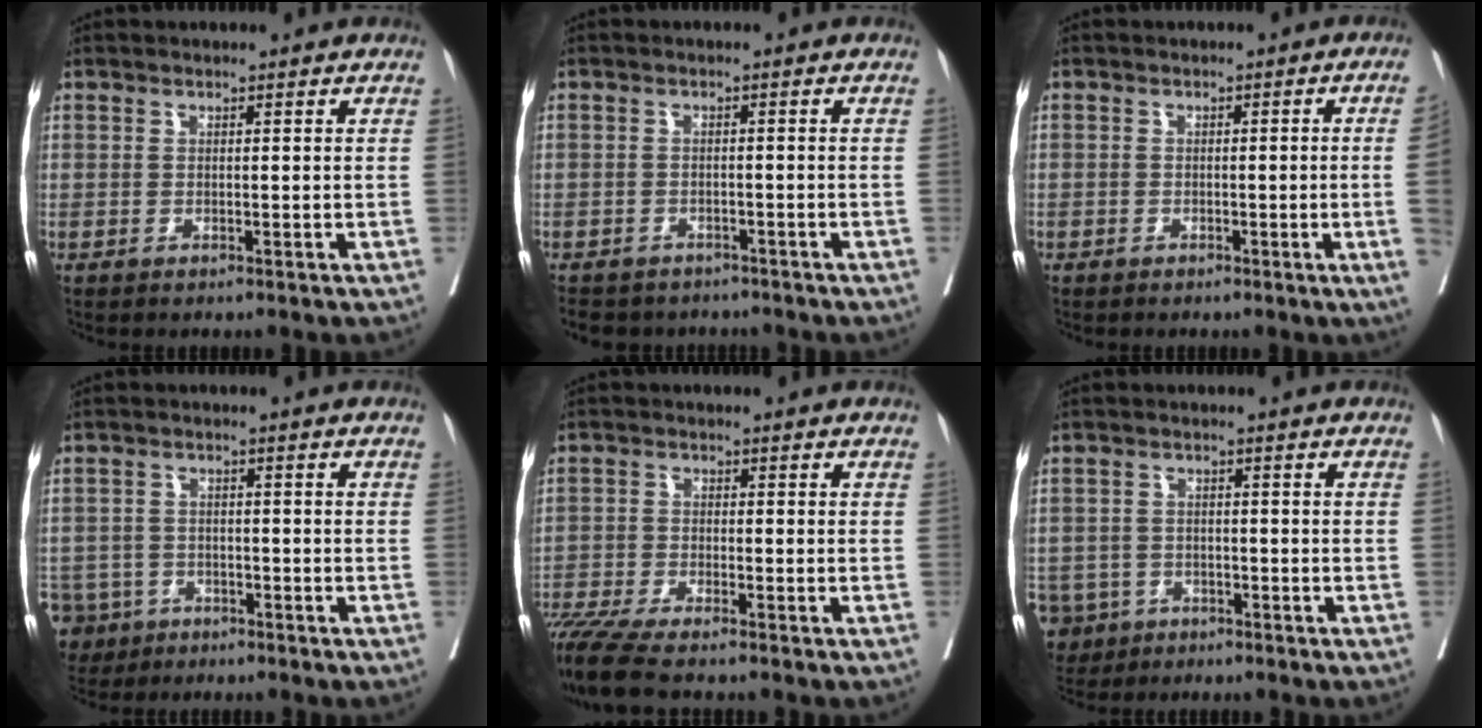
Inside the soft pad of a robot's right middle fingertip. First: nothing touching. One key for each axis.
{"total": 7.8, "fx": -6.9, "fy": 3.2, "fz": 1.6, "tx": -0.027, "ty": -0.002, "tz": -0.086}
{"total": 3.5, "fx": -0.7, "fy": -0.8, "fz": 3.4, "tx": -0.042, "ty": -0.002, "tz": -0.009}
{"total": 9.1, "fx": -5.6, "fy": 7.0, "fz": 1.9, "tx": -0.065, "ty": -0.005, "tz": -0.092}
{"total": 8.1, "fx": -6.9, "fy": -0.1, "fz": 4.2, "tx": -0.072, "ty": -0.024, "tz": -0.120}
{"total": 7.7, "fx": -4.5, "fy": 6.1, "fz": 1.4, "tx": -0.047, "ty": 0.000, "tz": -0.072}